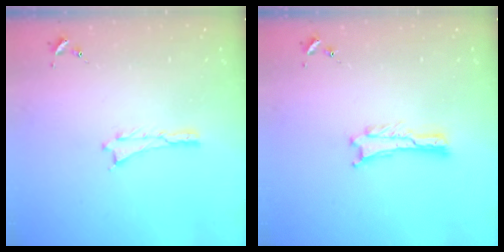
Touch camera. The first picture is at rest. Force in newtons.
{"total": 0.0}